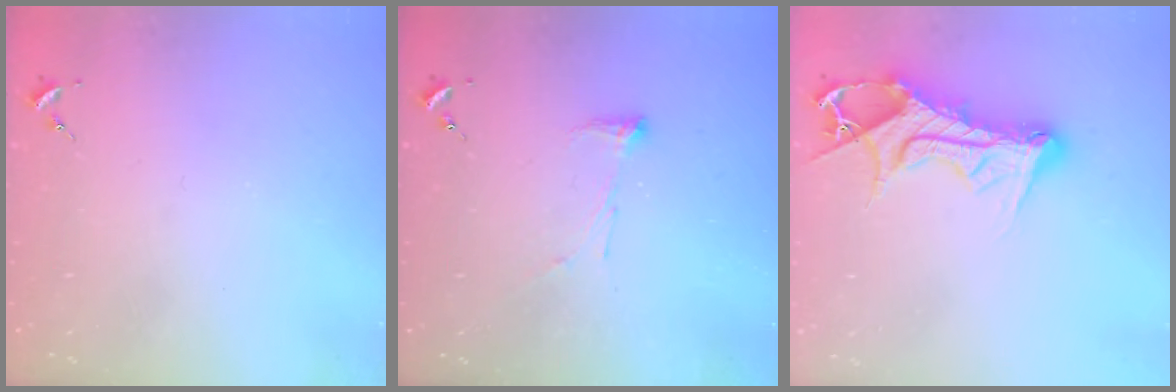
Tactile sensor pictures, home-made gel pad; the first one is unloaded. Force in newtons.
{"total": 6.3, "press": 6.2, "slide": 0.7}
{"total": 13.7, "press": 13.7, "slide": 1.4}